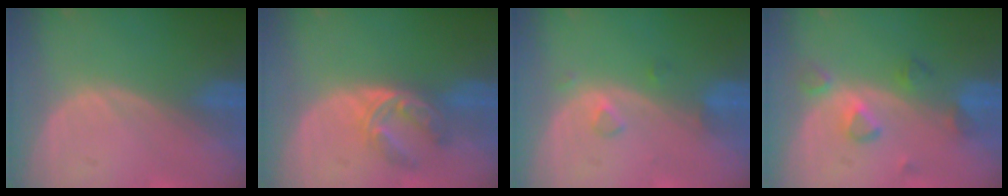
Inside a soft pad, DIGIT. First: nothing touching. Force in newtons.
{"total": 6.0, "press": 5.0, "slide": 3.3}
{"total": 1.8, "press": 1.8, "slide": 0.1}
{"total": 4.4, "press": 4.3, "slide": 0.7}